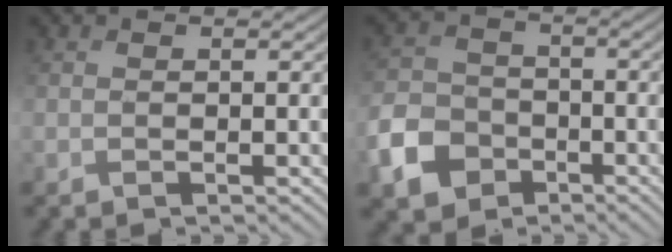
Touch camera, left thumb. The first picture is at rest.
{"total": 7.4, "force": [-3.8, 5.5, 3.2], "torque": [-0.081, -0.009, -0.089]}